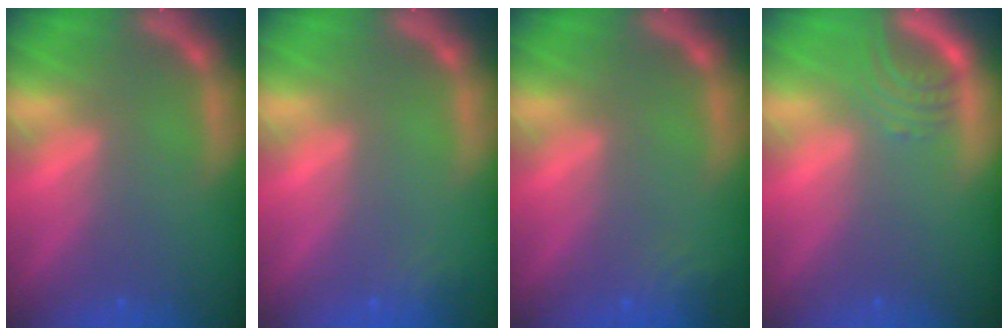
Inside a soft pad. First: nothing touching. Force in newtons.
{"total": 1.4}
{"total": 2.4}
{"total": 3.0}